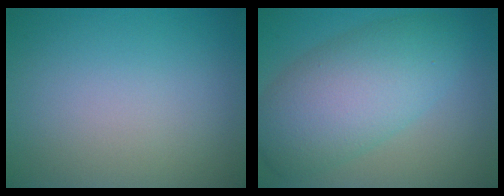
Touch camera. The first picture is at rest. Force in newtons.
{"total": 8.0, "press": 8.0, "slide": 0.2}